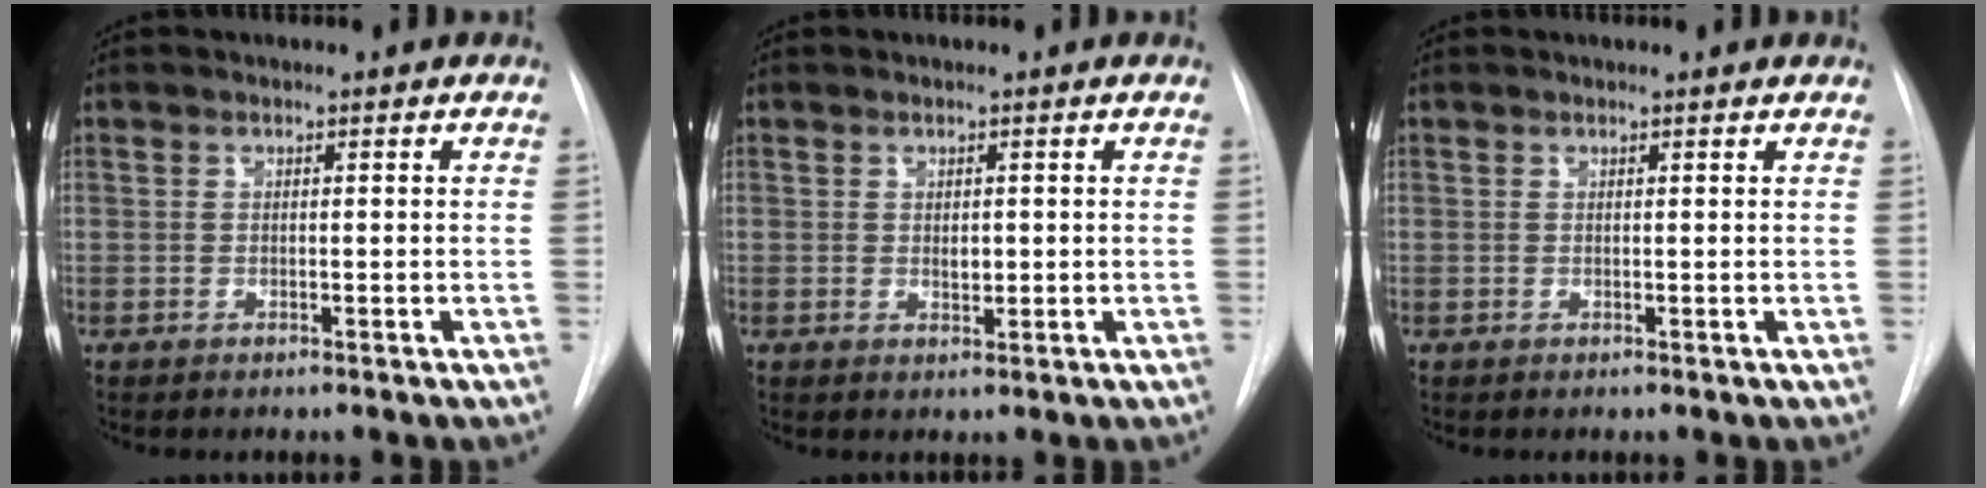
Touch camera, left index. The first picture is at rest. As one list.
[{"total": 1.2, "force": [-0.5, 0.7, 0.8], "torque": [-0.011, -0.010, -0.004]}, {"total": 1.1, "force": [1.0, 0.2, 0.1], "torque": [-0.010, 0.004, 0.005]}]